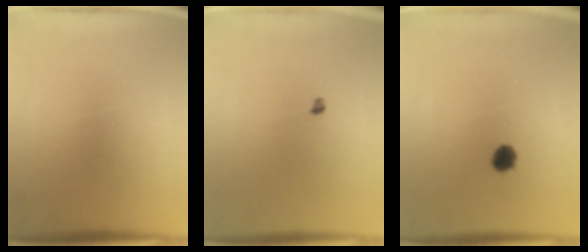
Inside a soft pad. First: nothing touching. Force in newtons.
{"total": 1.1}
{"total": 2.9}